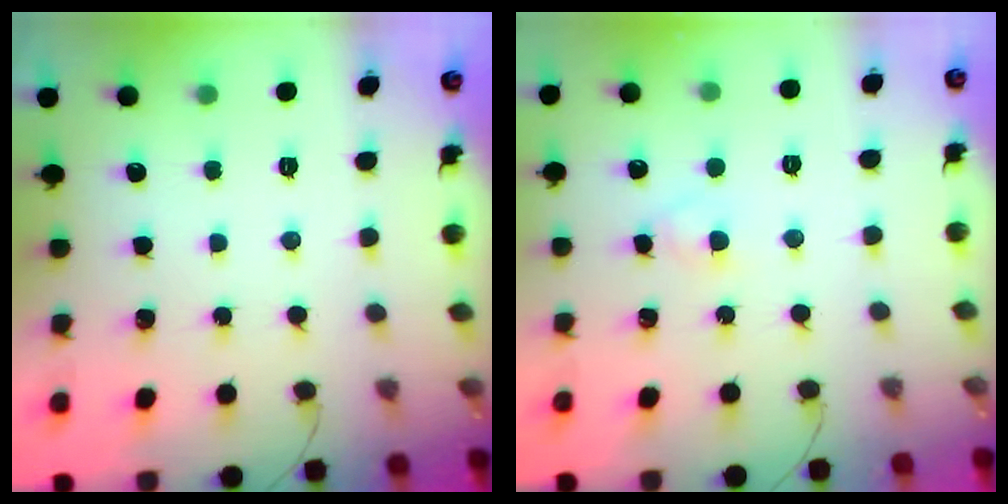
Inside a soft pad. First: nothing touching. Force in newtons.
{"total": 2.6, "press": 2.4, "slide": 1.1}